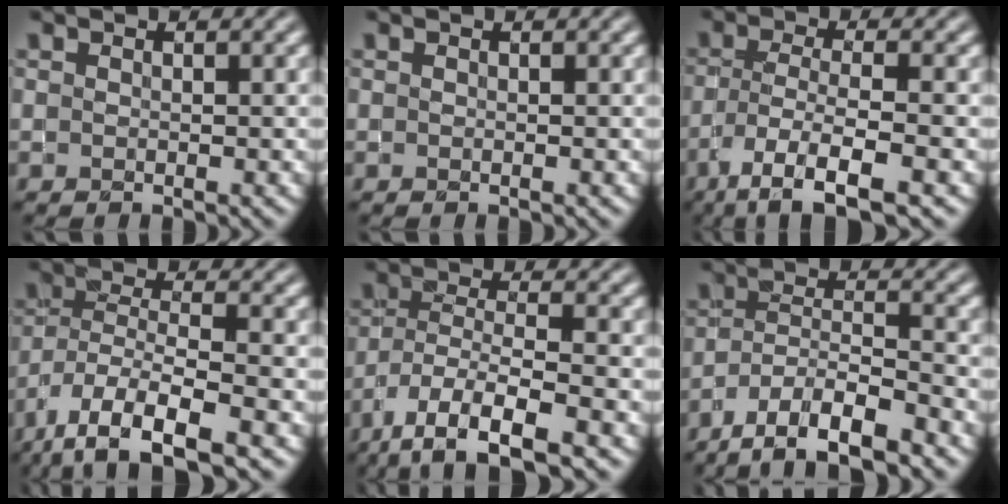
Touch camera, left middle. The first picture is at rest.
{"total": 0.0}
{"total": 6.2, "force": [-3.7, 1.3, 4.8], "torque": [-0.089, -0.005, -0.071]}
{"total": 8.8, "force": [-5.7, 2.7, 6.1], "torque": [-0.117, -0.009, -0.107]}
{"total": 7.8, "force": [-5.1, 2.2, 5.5], "torque": [-0.101, -0.007, -0.096]}
{"total": 7.5, "force": [-5.7, 2.0, 4.5], "torque": [-0.075, 0.000, -0.103]}